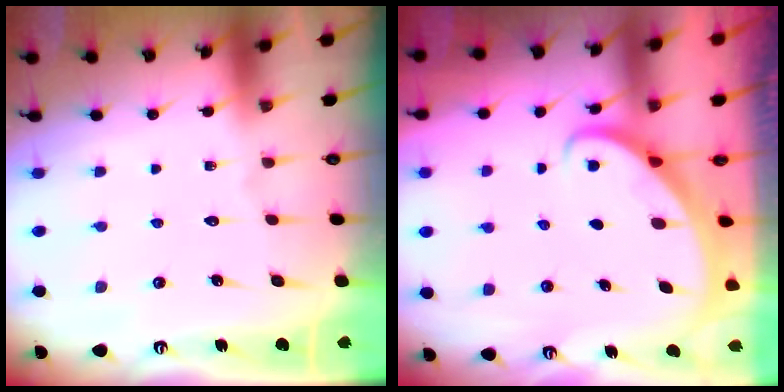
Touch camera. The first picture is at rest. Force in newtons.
{"total": 2.6, "press": 2.6, "slide": 0.2}